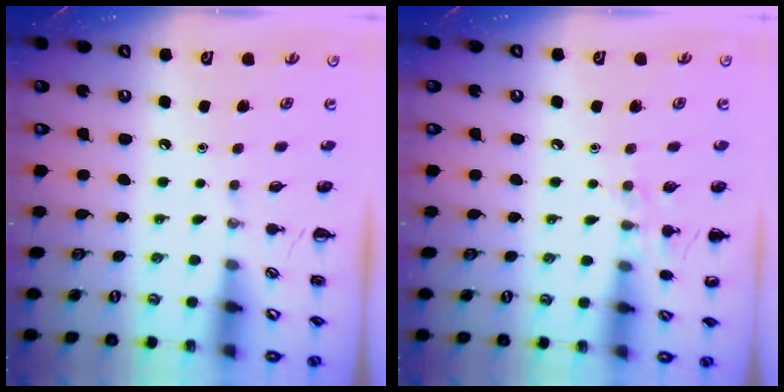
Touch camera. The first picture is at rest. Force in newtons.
{"total": 7.6, "press": 7.3, "slide": 2.1}